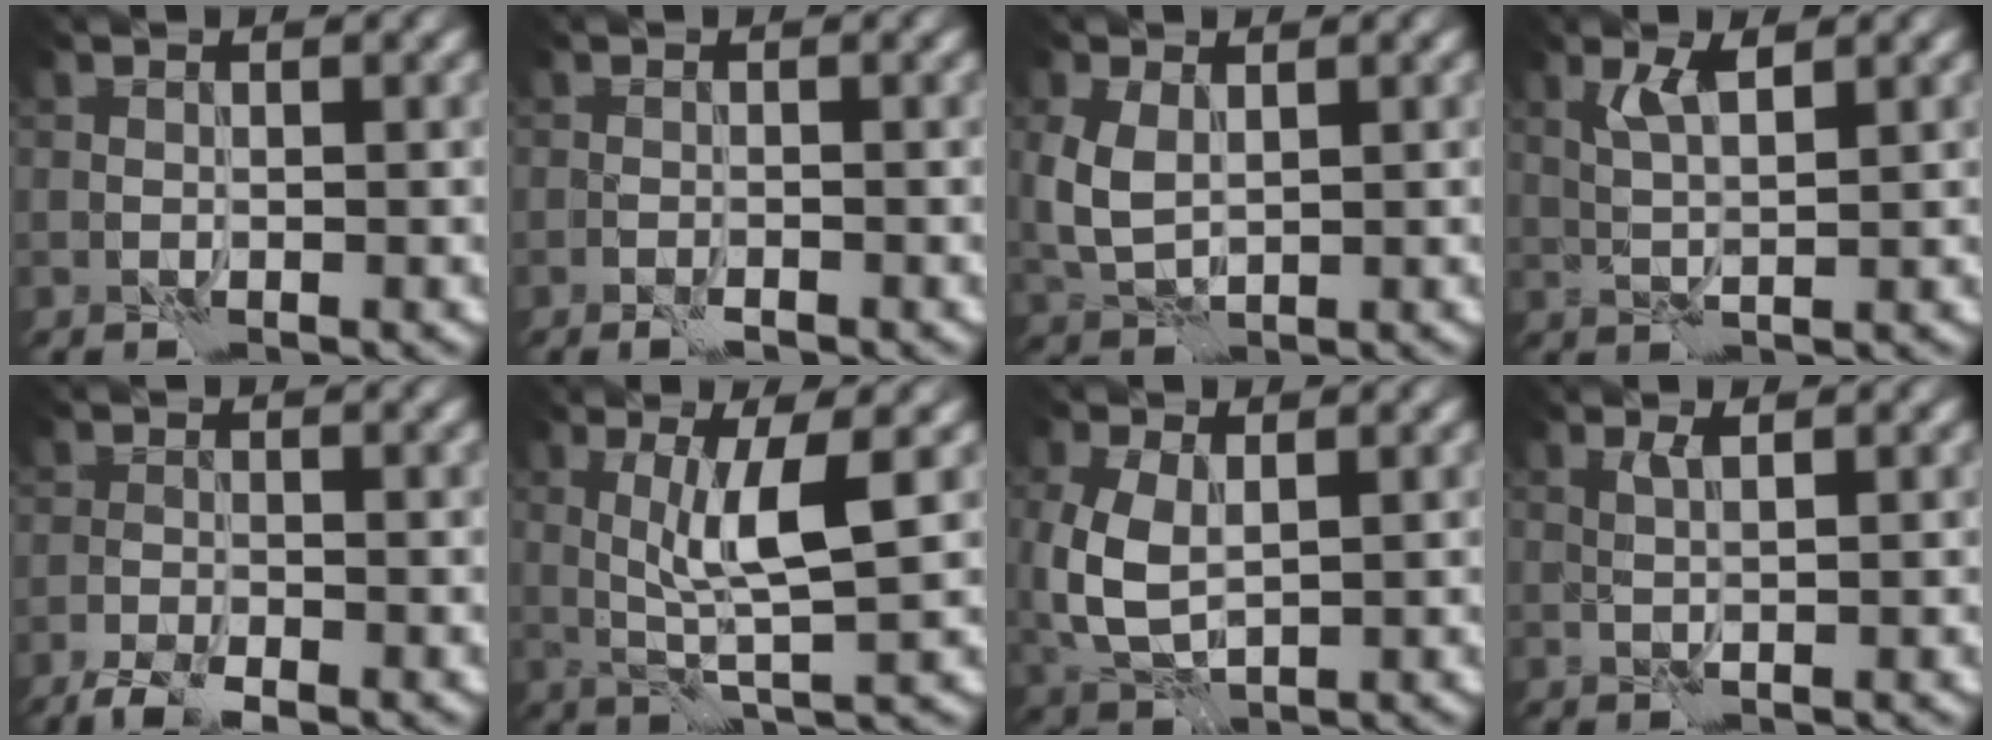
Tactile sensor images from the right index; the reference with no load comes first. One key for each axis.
{"total": 1.1, "fx": -0.8, "fy": 0.3, "fz": 0.7, "tx": -0.015, "ty": -0.002, "tz": -0.016}
{"total": 3.4, "fx": 0.9, "fy": 2.2, "fz": 2.5, "tx": -0.068, "ty": 0.000, "tz": 0.022}
{"total": 2.5, "fx": 1.5, "fy": 0.4, "fz": 1.9, "tx": -0.042, "ty": 0.000, "tz": 0.028}
{"total": 2.9, "fx": -2.4, "fy": 0.7, "fz": 1.5, "tx": -0.035, "ty": -0.006, "tz": -0.051}
{"total": 4.7, "fx": 1.1, "fy": 0.4, "fz": 4.6, "tx": -0.096, "ty": -0.002, "tz": 0.025}
{"total": 5.1, "fx": 0.7, "fy": 3.2, "fz": 3.9, "tx": -0.105, "ty": -0.002, "tz": 0.018}
{"total": 1.2, "fx": 0.8, "fy": 0.1, "fz": 0.9, "tx": -0.019, "ty": -0.001, "tz": 0.013}